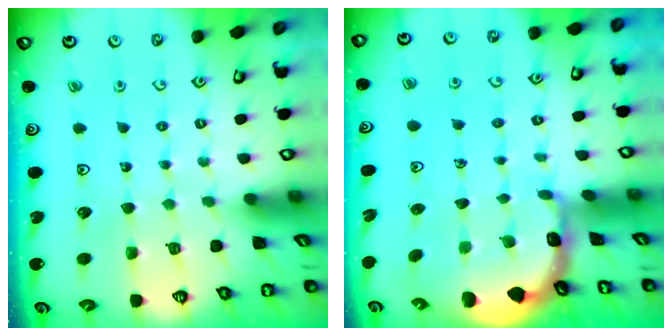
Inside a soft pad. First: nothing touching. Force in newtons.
{"total": 1.4, "press": 1.4, "slide": 0.1}